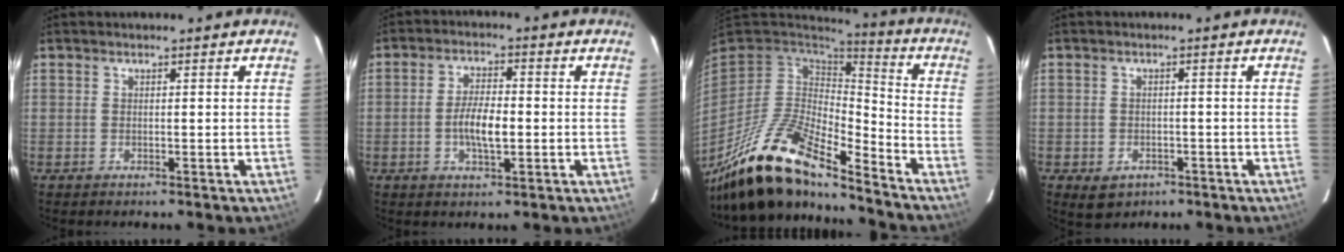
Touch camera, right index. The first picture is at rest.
{"total": 6.1, "force": [-1.2, 2.2, 5.6], "torque": [-0.109, 0.004, -0.021]}
{"total": 19.4, "force": [-14.9, 5.1, 11.3], "torque": [-0.219, -0.034, -0.280]}
{"total": 4.3, "force": [-2.1, 3.3, 1.7], "torque": [-0.037, 0.000, -0.020]}